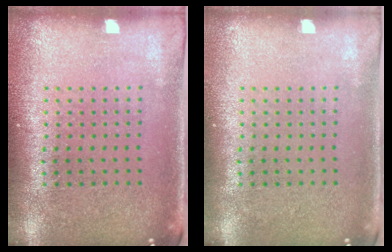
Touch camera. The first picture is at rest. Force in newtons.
{"total": 0.0}